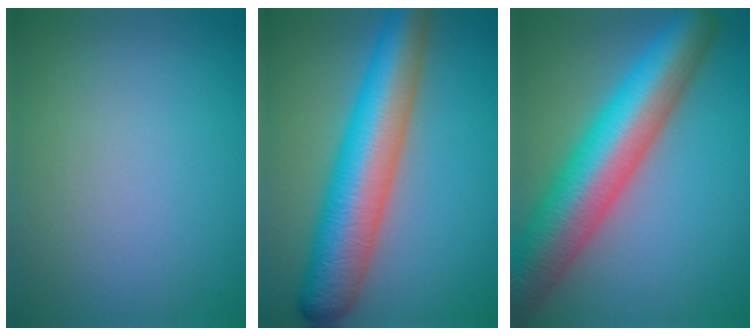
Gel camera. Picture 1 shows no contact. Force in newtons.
{"total": 9.6, "press": 9.6, "slide": 0.3}
{"total": 11.6, "press": 11.6, "slide": 0.5}